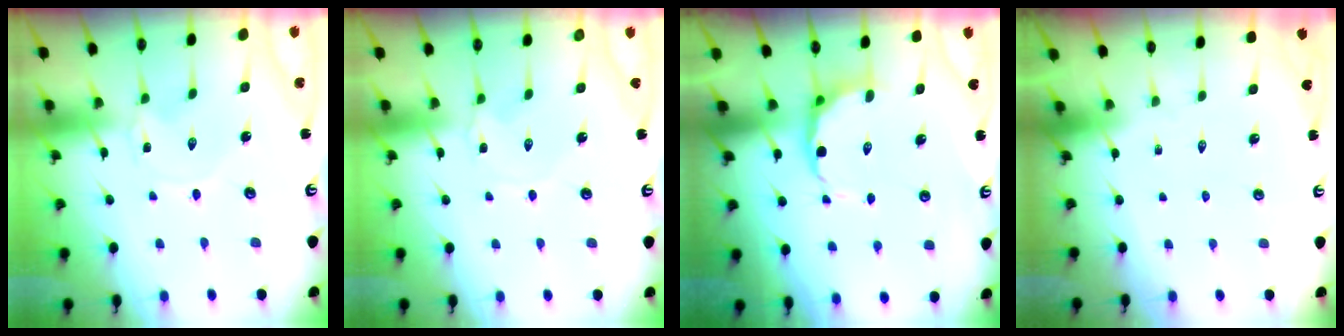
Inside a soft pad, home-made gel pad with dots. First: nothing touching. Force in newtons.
{"total": 1.8, "press": 1.7, "slide": 0.3}
{"total": 7.6, "press": 7.4, "slide": 1.8}
{"total": 0.0}